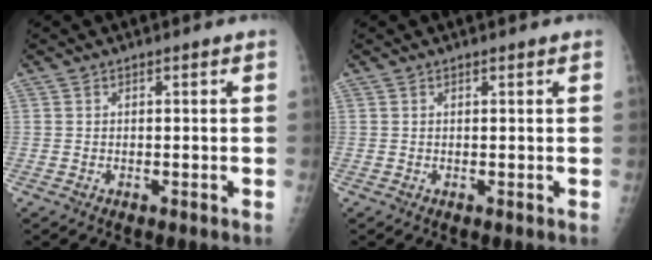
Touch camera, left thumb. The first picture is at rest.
{"total": 0.6, "force": [0.5, 0.0, 0.3], "torque": [-0.008, -0.001, 0.010]}